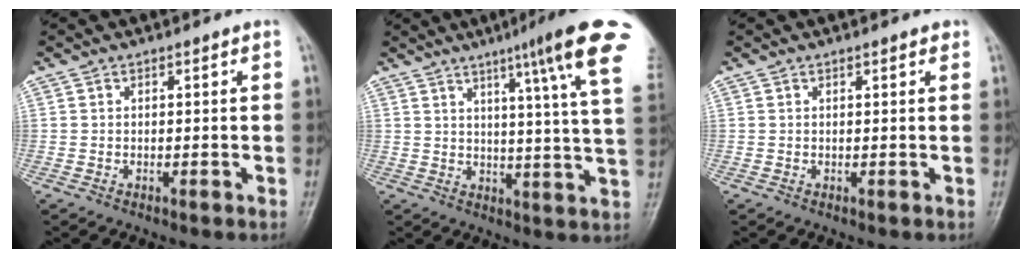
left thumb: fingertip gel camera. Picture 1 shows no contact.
{"total": 17.8, "force": [9.8, 0.5, 14.9], "torque": [-0.188, -0.036, 0.112]}
{"total": 1.0, "force": [0.7, 0.3, 0.7], "torque": [-0.009, -0.001, 0.007]}